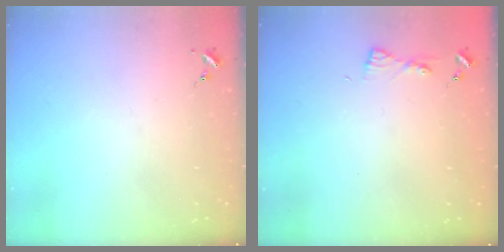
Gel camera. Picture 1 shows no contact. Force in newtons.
{"total": 4.8, "press": 4.7, "slide": 0.6}